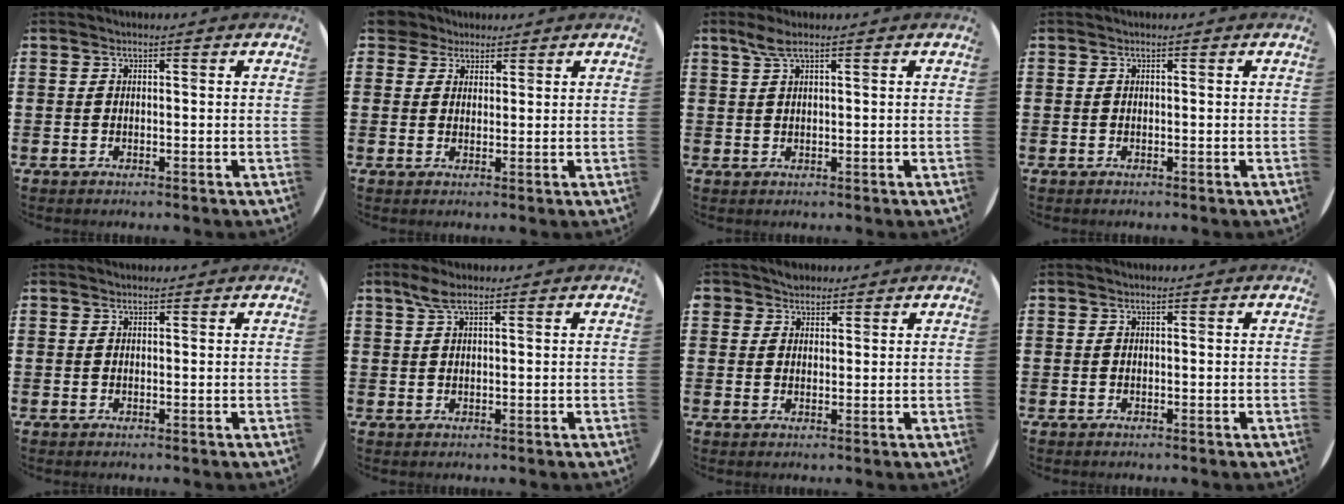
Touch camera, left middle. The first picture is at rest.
{"total": 3.1, "force": [2.6, 1.6, 0.1], "torque": [-0.005, 0.004, 0.050]}
{"total": 2.3, "force": [1.5, 0.2, 1.8], "torque": [-0.038, 0.004, 0.026]}
{"total": 0.0}
{"total": 0.0}
{"total": 2.4, "force": [1.6, 0.5, 1.8], "torque": [-0.038, 0.005, 0.027]}
{"total": 2.3, "force": [1.9, 1.2, 0.0], "torque": [0.004, 0.003, 0.036]}
{"total": 0.0}